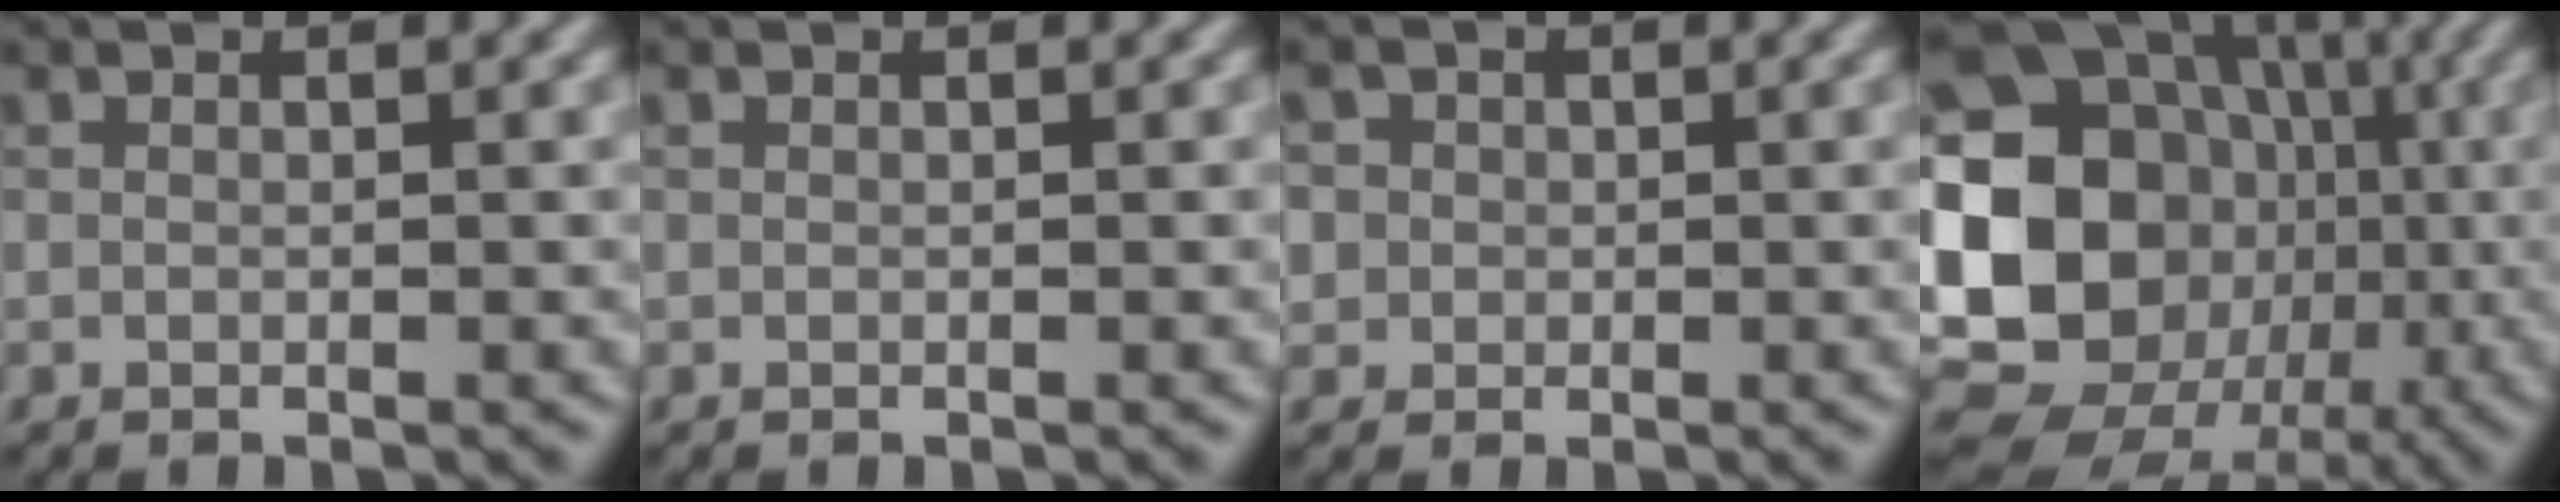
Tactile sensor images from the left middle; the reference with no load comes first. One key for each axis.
{"total": 0.0}
{"total": 3.7, "fx": 1.0, "fy": 3.3, "fz": 1.1, "tx": -0.007, "ty": 0.024, "tz": 0.003}
{"total": 23.1, "fx": -1.8, "fy": 20.5, "fz": 10.5, "tx": -0.202, "ty": 0.021, "tz": -0.078}